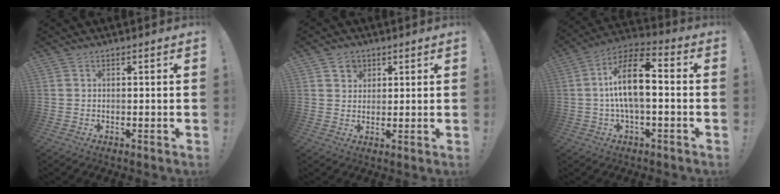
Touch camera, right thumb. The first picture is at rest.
{"total": 4.3, "force": [2.4, 3.4, 0.9], "torque": [-0.011, -0.009, 0.042]}
{"total": 15.0, "force": [0.1, 6.0, 13.7], "torque": [-0.249, 0.009, -0.003]}